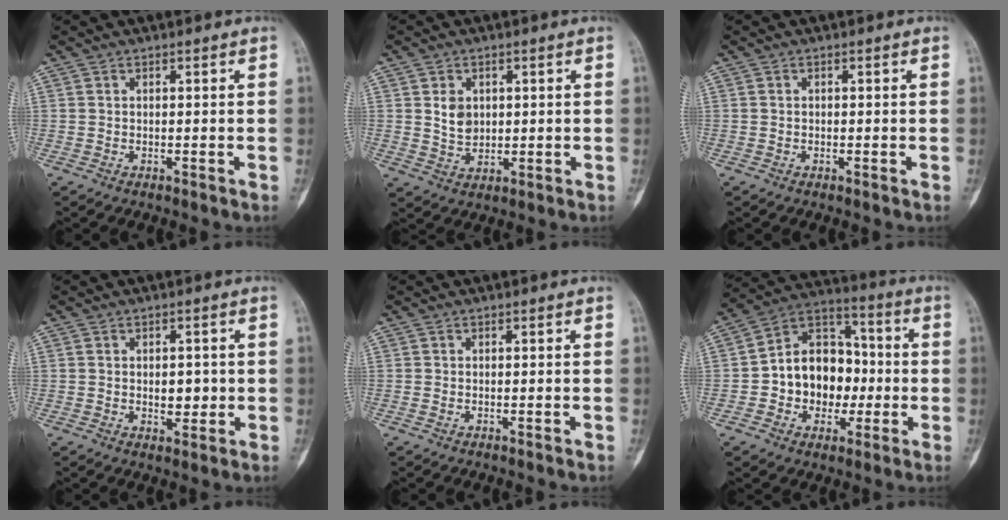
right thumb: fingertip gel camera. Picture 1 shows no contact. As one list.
[{"total": 4.7, "force": [1.1, 3.7, 2.7], "torque": [-0.026, -0.010, 0.025]}, {"total": 0.0}, {"total": 3.6, "force": [-0.1, 2.3, 2.7], "torque": [-0.020, -0.001, 0.002]}, {"total": 0.0}, {"total": 15.2, "force": [-1.6, 11.8, 9.4], "torque": [-0.093, 0.039, -0.031]}]